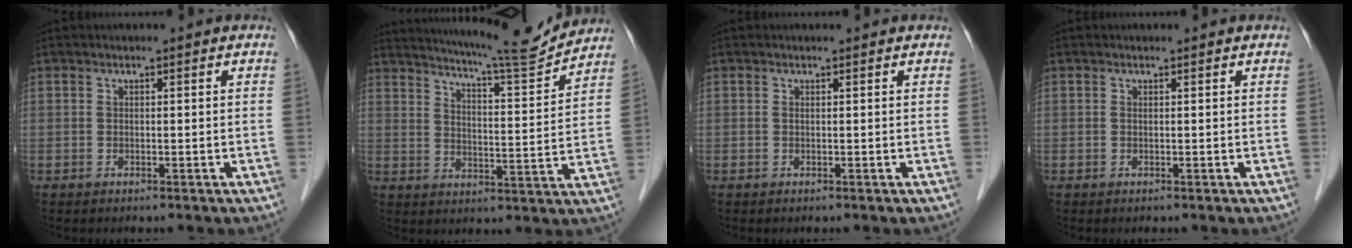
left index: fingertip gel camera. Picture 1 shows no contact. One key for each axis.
{"total": 13.9, "fx": 13.2, "fy": -0.7, "fz": 4.5, "tx": -0.079, "ty": -0.023, "tz": 0.185}
{"total": 0.0}
{"total": 0.0}